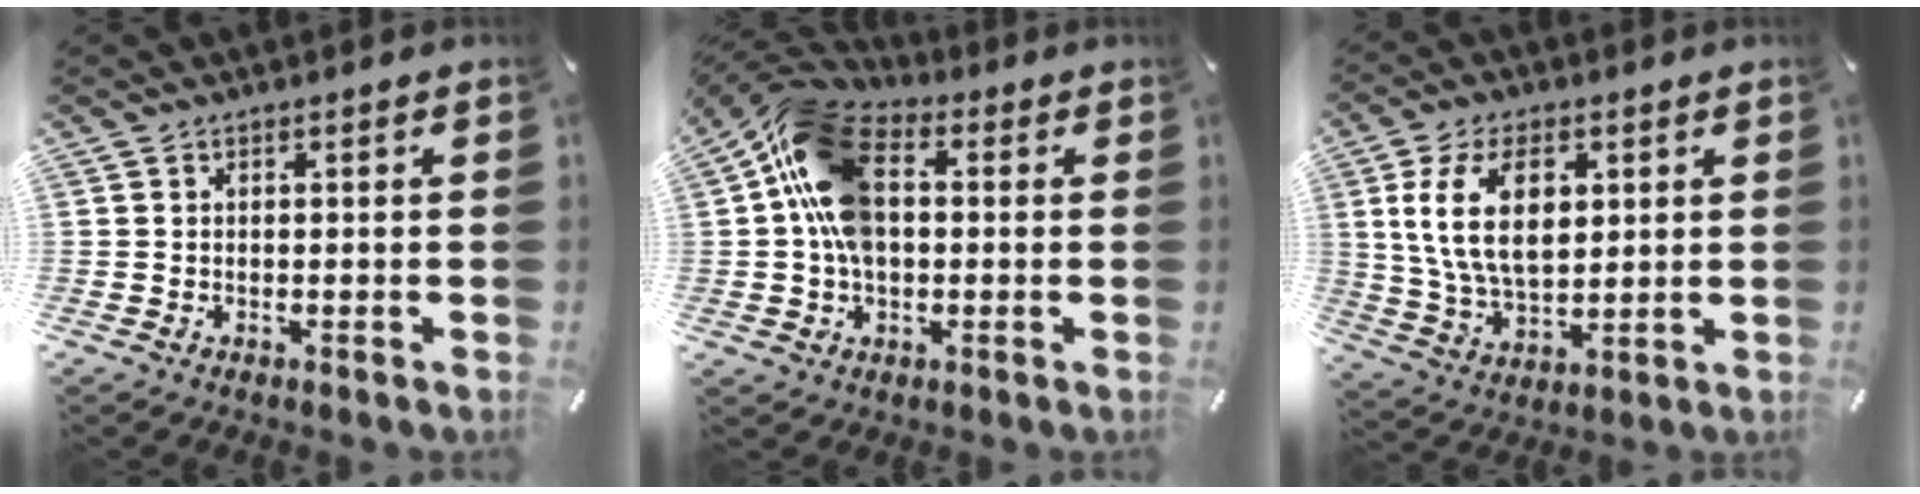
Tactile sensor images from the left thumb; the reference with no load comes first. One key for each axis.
{"total": 15.5, "fx": 1.5, "fy": 10.4, "fz": 11.3, "tx": -0.237, "ty": 0.014, "tz": 0.029}
{"total": 14.1, "fx": 4.0, "fy": 8.6, "fz": 10.5, "tx": -0.233, "ty": 0.002, "tz": 0.066}